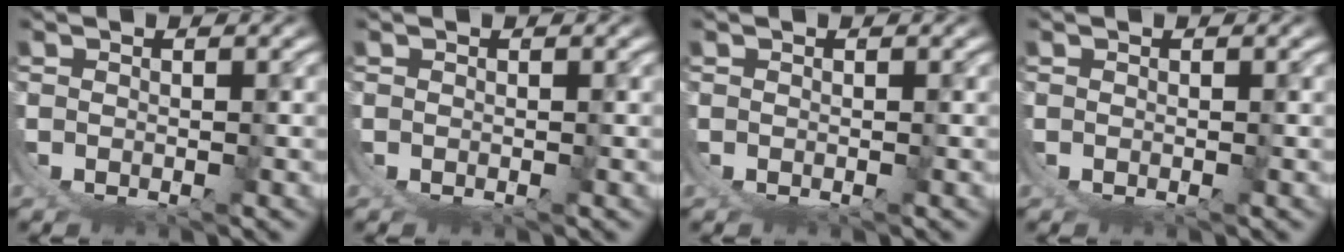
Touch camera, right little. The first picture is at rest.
{"total": 0.0}
{"total": 0.0}
{"total": 0.0}